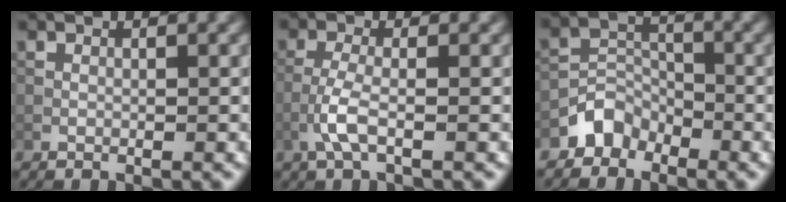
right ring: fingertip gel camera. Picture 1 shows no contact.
{"total": 2.6, "force": [-1.1, 0.6, 2.3], "torque": [-0.051, 0.005, -0.031]}
{"total": 2.9, "force": [-2.3, 1.8, 0.4], "torque": [0.002, 0.011, -0.047]}